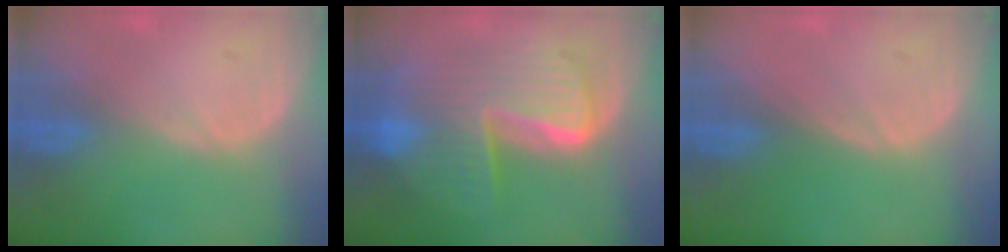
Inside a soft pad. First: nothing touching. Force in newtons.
{"total": 9.9, "press": 9.9, "slide": 1.0}
{"total": 0.0}